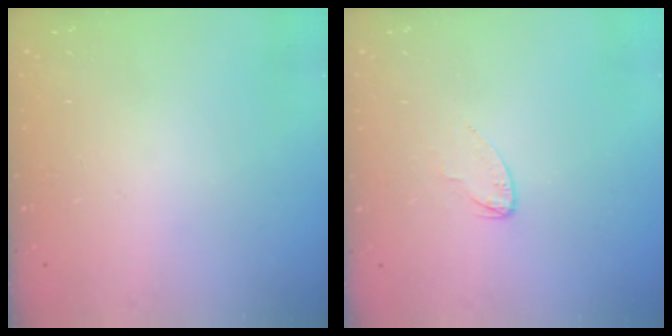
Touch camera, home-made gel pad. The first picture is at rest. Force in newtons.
{"total": 2.1, "press": 2.1, "slide": 0.2}